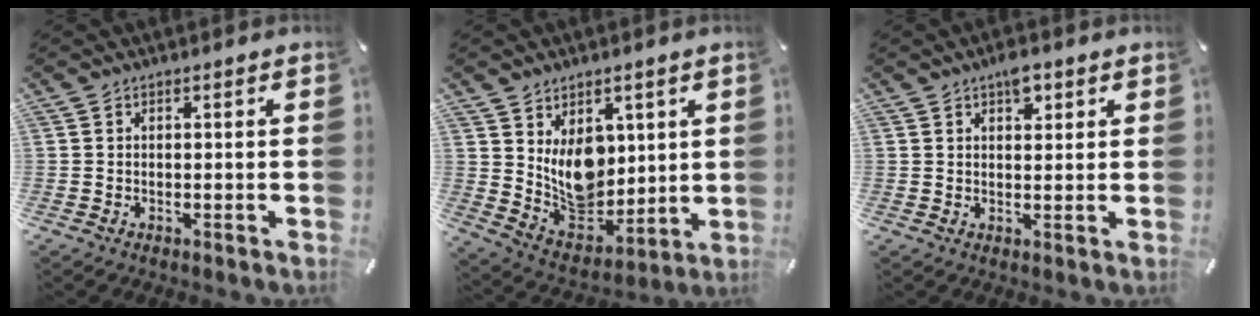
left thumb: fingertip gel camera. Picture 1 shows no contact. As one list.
[{"total": 11.5, "force": [3.9, 9.1, 5.7], "torque": [-0.098, -0.034, 0.085]}, {"total": 4.2, "force": [2.3, 2.3, 2.7], "torque": [-0.026, -0.007, 0.033]}]